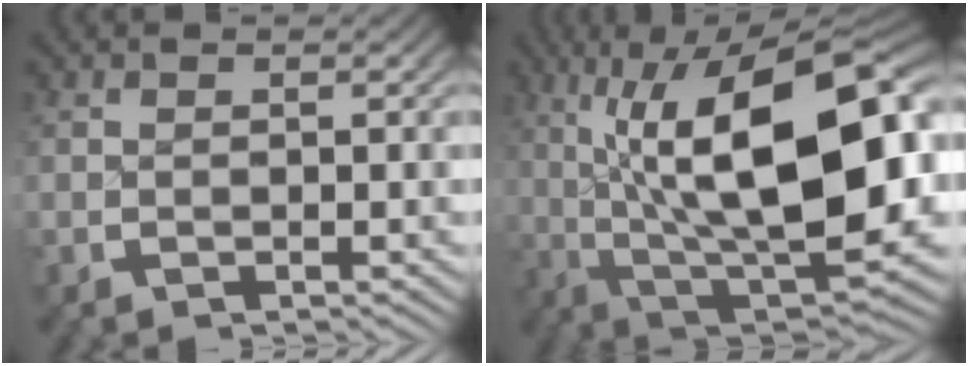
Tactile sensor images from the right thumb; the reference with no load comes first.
{"total": 20.7, "force": [0.4, 10.3, 18.0], "torque": [-0.295, -0.055, 0.035]}